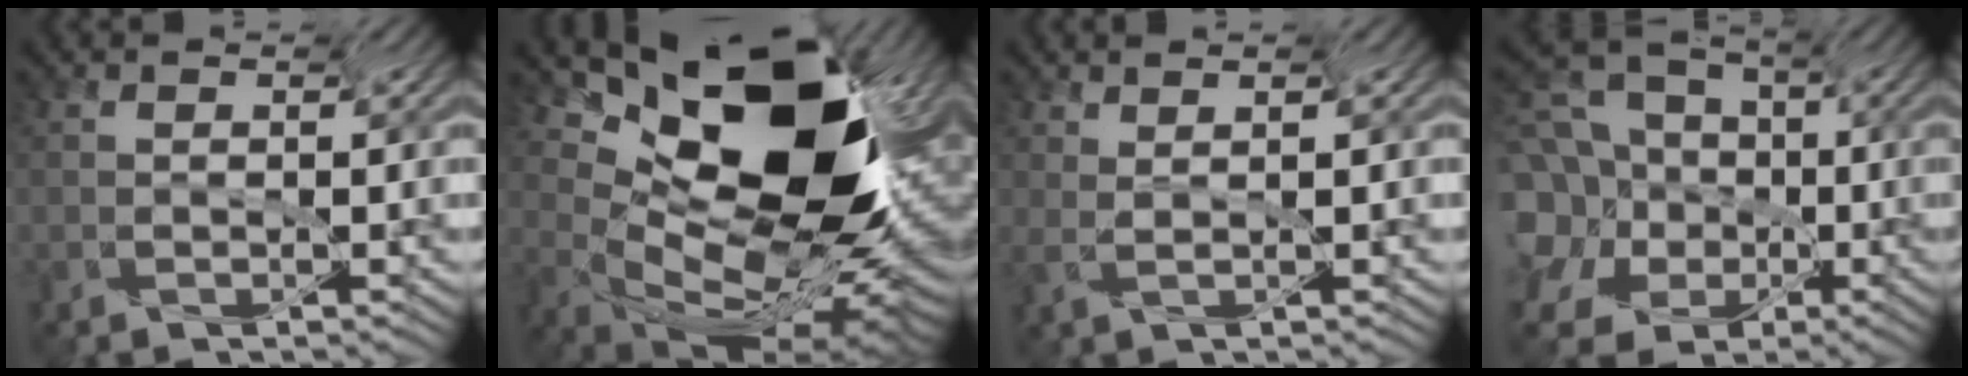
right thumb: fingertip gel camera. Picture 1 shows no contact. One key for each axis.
{"total": 15.4, "fx": 1.9, "fy": 8.1, "fz": 13.0, "tx": -0.213, "ty": 0.009, "tz": 0.063}
{"total": 2.2, "fx": 2.0, "fy": -0.1, "fz": 1.0, "tx": -0.025, "ty": -0.003, "tz": 0.039}
{"total": 11.8, "fx": 1.1, "fy": 9.8, "fz": 6.4, "tx": -0.216, "ty": 0.030, "tz": 0.038}